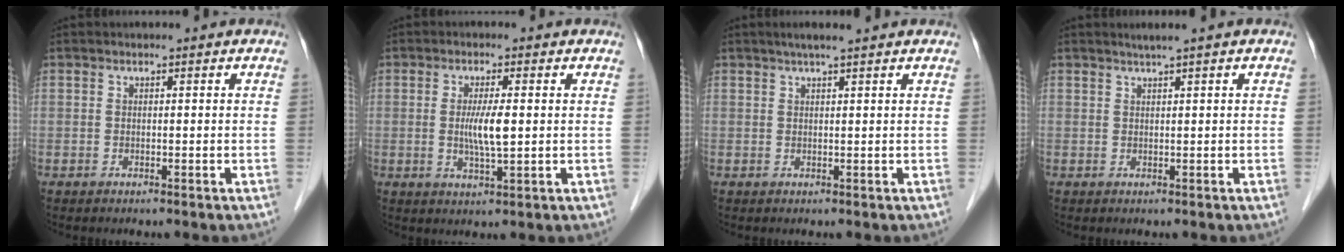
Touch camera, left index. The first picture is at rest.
{"total": 4.7, "force": [0.1, 0.4, 4.7], "torque": [-0.090, -0.007, 0.002]}
{"total": 3.8, "force": [3.0, -0.2, 2.4], "torque": [-0.032, 0.021, 0.047]}
{"total": 1.4, "force": [1.0, -0.4, 1.0], "torque": [-0.020, 0.000, 0.021]}